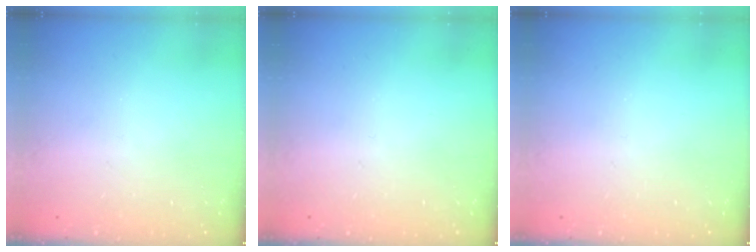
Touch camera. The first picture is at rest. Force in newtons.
{"total": 0.0}
{"total": 0.0}